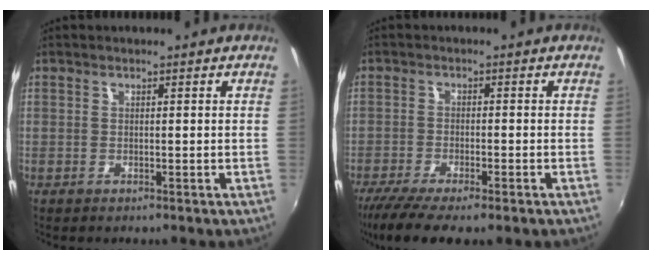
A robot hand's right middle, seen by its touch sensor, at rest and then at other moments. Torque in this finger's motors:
{"motor_torque": [1.32, -0.82, 0.20, 0.05]}